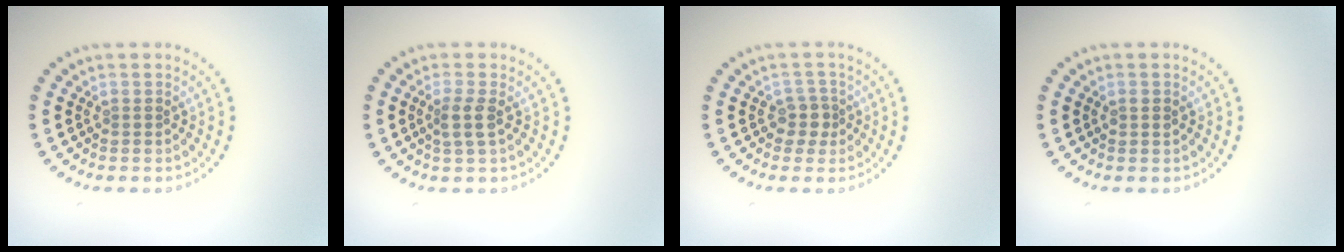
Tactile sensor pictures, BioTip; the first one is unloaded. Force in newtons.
{"total": 1.7, "press": 1.5, "slide": 0.8}
{"total": 2.0, "press": 1.6, "slide": 1.1}
{"total": 1.0, "press": 1.0, "slide": 0.1}